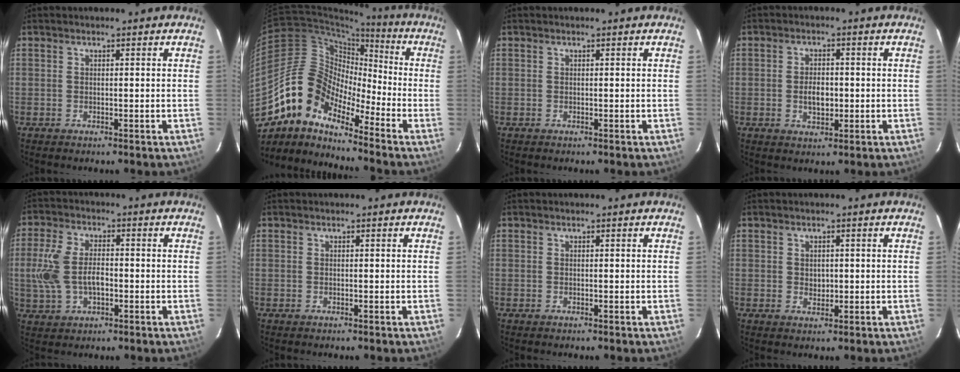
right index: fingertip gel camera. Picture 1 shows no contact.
{"total": 13.9, "force": [-10.3, 6.0, 7.1], "torque": [-0.114, 0.012, -0.219]}
{"total": 0.0}
{"total": 4.3, "force": [-0.6, 2.6, 3.3], "torque": [-0.059, -0.001, -0.006]}
{"total": 9.5, "force": [-1.1, 5.5, 7.6], "torque": [-0.166, 0.005, -0.016]}
{"total": 0.0}
{"total": 0.0}
{"total": 1.9, "force": [0.1, 1.7, 0.8], "torque": [-0.010, 0.000, 0.005]}